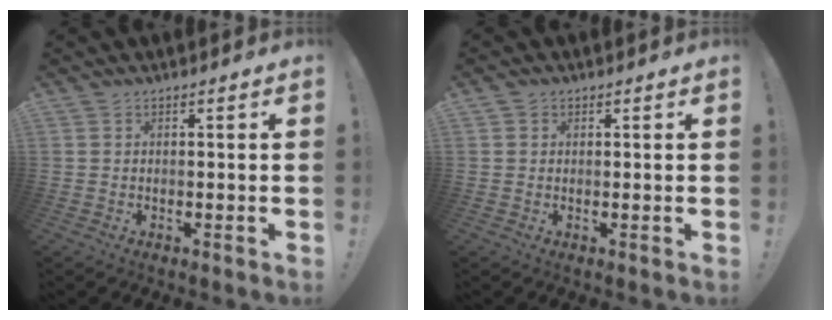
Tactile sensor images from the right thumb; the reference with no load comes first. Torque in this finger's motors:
{"motor_torque": [-0.37, 0.12, -0.06, 0.05, 0.07]}